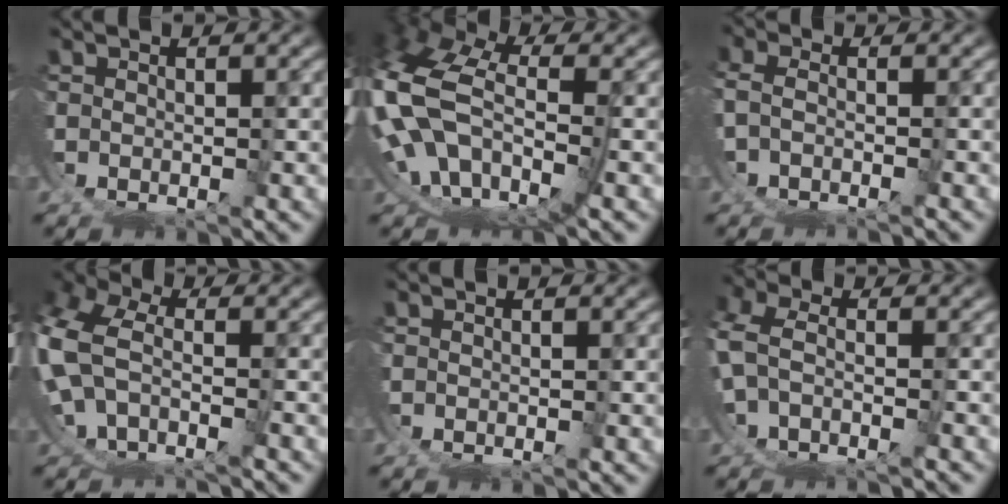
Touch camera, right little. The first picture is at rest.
{"total": 13.5, "force": [-2.1, 11.2, 7.3], "torque": [-0.230, -0.057, -0.023]}
{"total": 2.7, "force": [-1.7, 1.4, 1.6], "torque": [-0.036, -0.001, -0.030]}
{"total": 7.9, "force": [-1.9, 6.5, 4.0], "torque": [-0.130, -0.020, -0.031]}
{"total": 0.0}
{"total": 4.8, "force": [-1.9, 3.5, 2.8], "torque": [-0.082, -0.012, -0.030]}